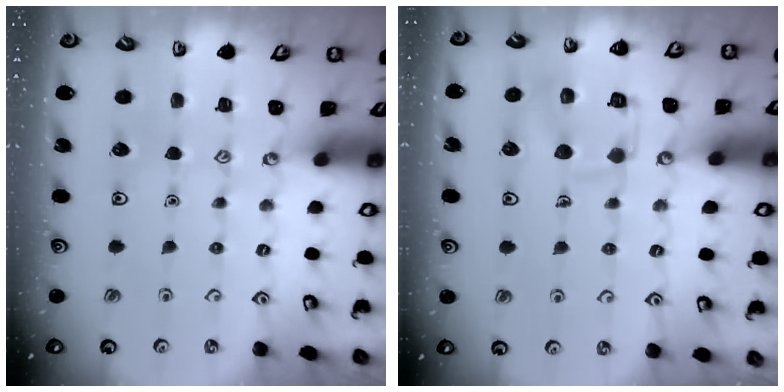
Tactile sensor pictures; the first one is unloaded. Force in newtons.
{"total": 12.8, "press": 12.8, "slide": 1.2}